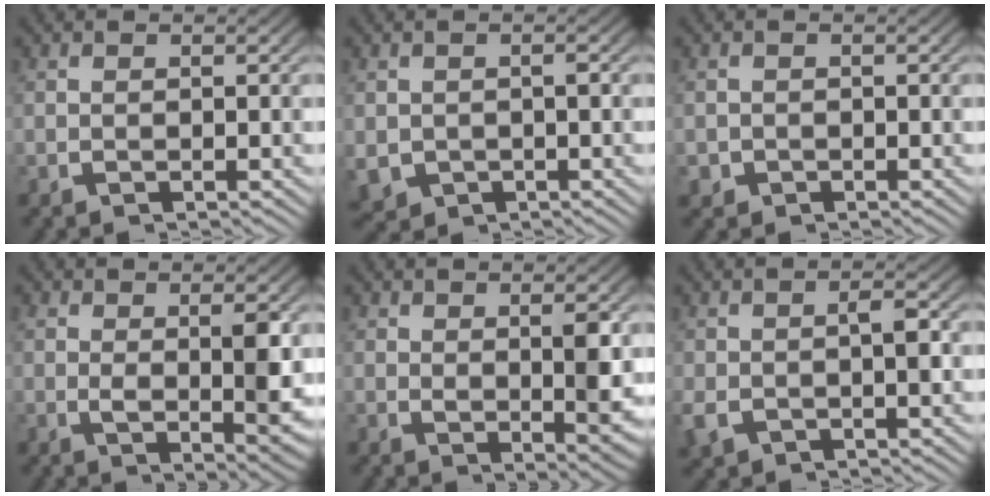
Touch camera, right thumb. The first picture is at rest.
{"total": 4.1, "force": [-1.3, 3.4, 1.8], "torque": [-0.052, -0.034, -0.003]}
{"total": 1.5, "force": [-0.8, 1.3, 0.2], "torque": [-0.010, -0.014, -0.007]}
{"total": 5.1, "force": [0.1, 2.0, 4.7], "torque": [-0.078, -0.024, 0.015]}
{"total": 4.0, "force": [0.5, 1.6, 3.7], "torque": [-0.055, -0.018, 0.017]}
{"total": 3.0, "force": [-0.8, 2.1, 1.9], "torque": [-0.047, -0.012, -0.004]}